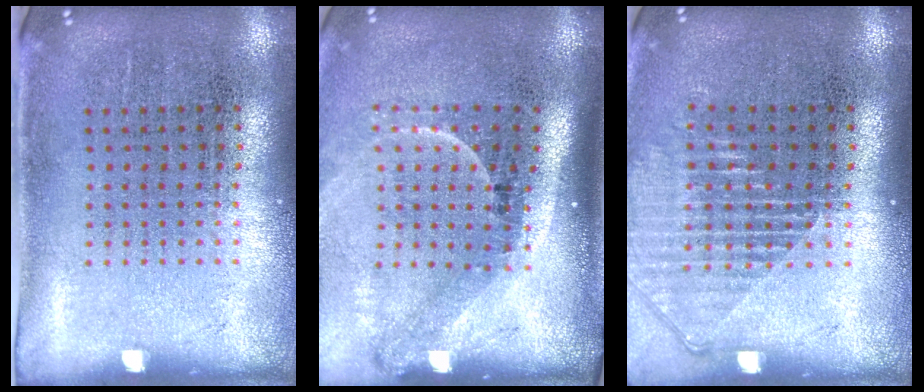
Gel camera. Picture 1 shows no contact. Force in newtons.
{"total": 2.2, "press": 1.5, "slide": 1.7}
{"total": 1.3, "press": 1.2, "slide": 0.5}